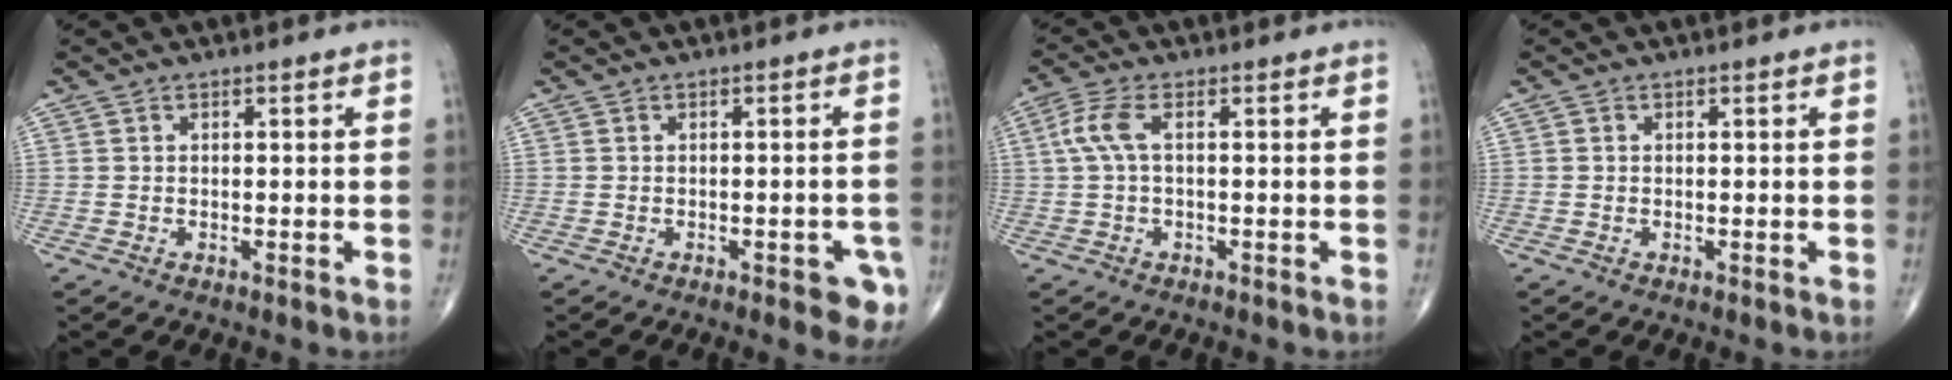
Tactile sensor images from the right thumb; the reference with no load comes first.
{"total": 5.3, "force": [-2.6, 2.1, 4.1], "torque": [-0.031, 0.007, -0.028]}
{"total": 4.6, "force": [0.6, 1.6, 4.3], "torque": [-0.119, 0.015, 0.011]}
{"total": 0.0}